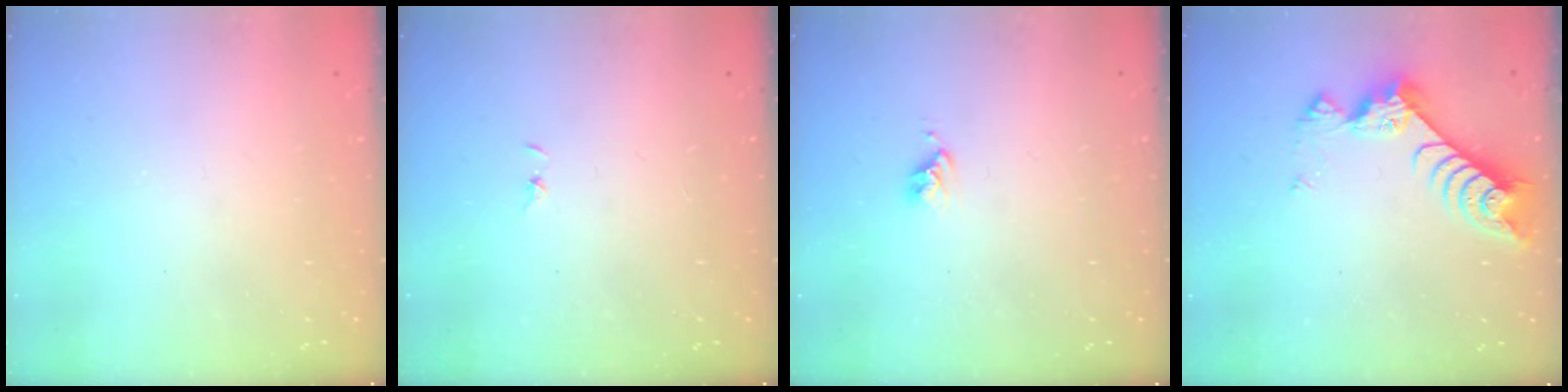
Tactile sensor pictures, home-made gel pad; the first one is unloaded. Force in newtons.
{"total": 0.7, "press": 0.7, "slide": 0.1}
{"total": 2.7, "press": 2.6, "slide": 0.4}
{"total": 7.4, "press": 7.3, "slide": 1.0}